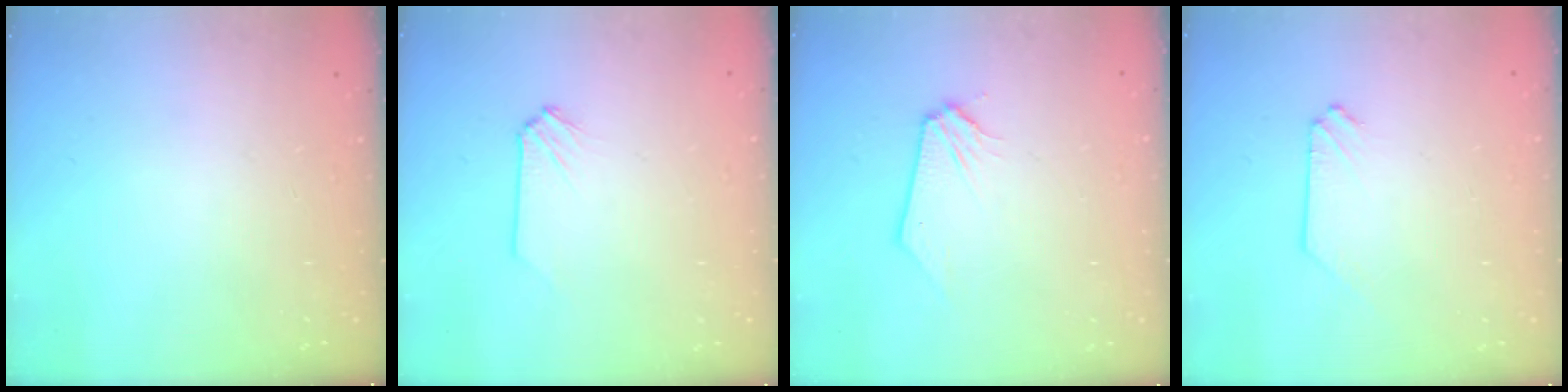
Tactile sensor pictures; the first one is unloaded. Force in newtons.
{"total": 0.0}
{"total": 0.0}
{"total": 0.0}